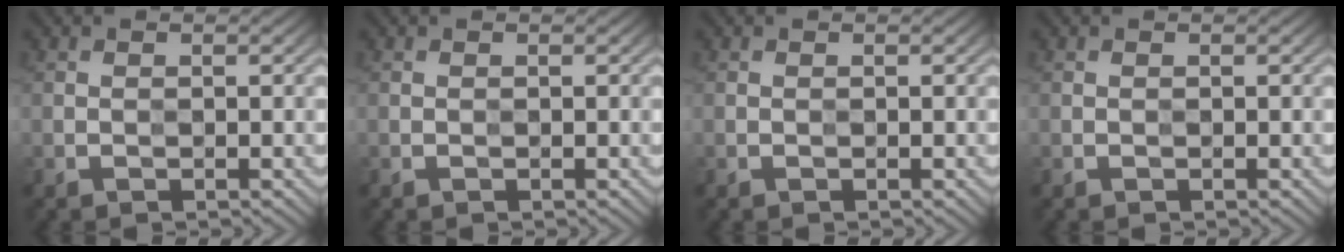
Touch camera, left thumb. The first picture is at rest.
{"total": 0.0}
{"total": 0.0}
{"total": 0.0}